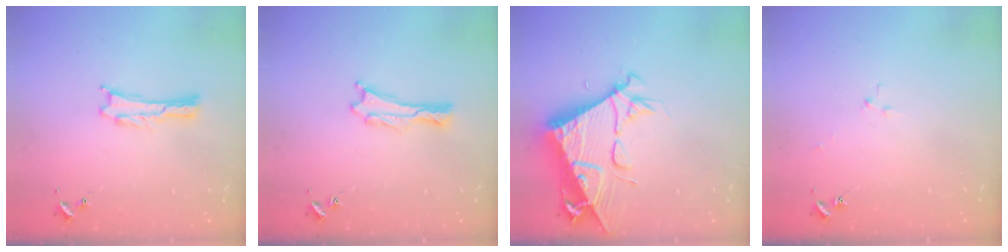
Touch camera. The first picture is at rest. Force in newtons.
{"total": 0.0}
{"total": 9.4, "press": 9.4, "slide": 0.9}
{"total": 2.5, "press": 2.5, "slide": 0.3}